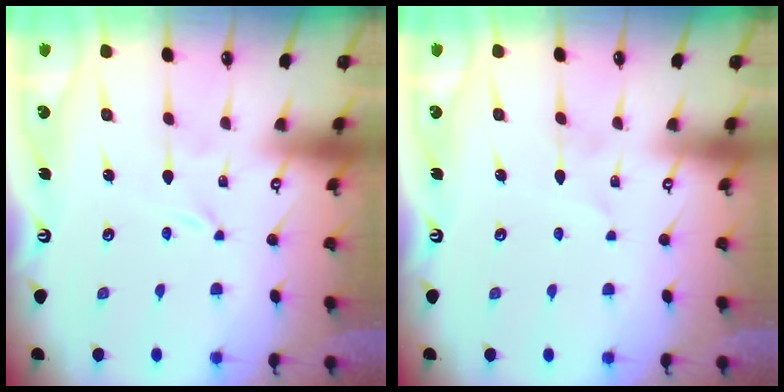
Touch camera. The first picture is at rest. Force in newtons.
{"total": 1.8, "press": 1.8, "slide": 0.2}